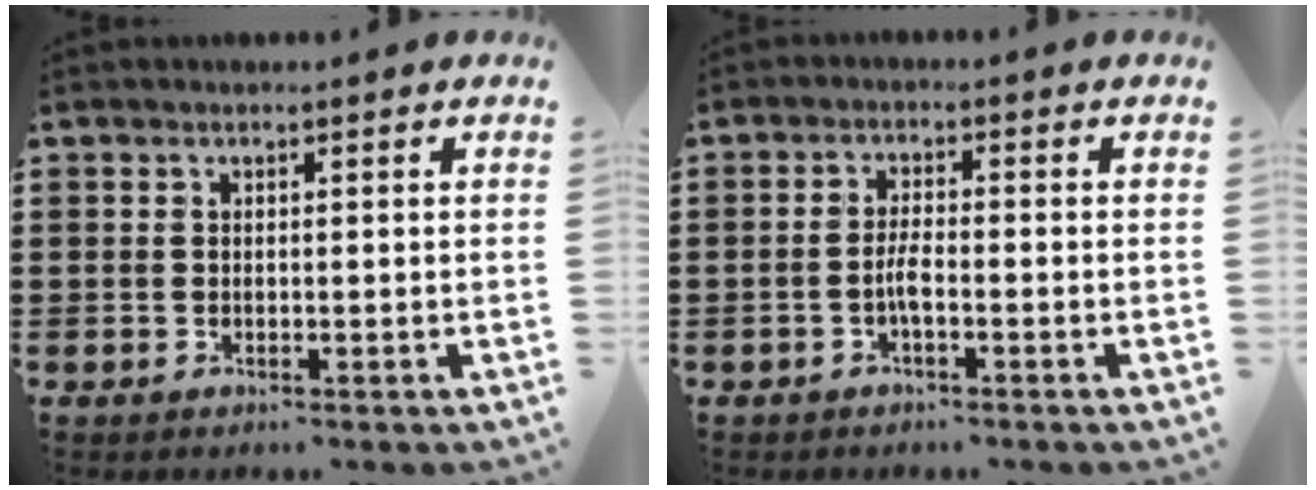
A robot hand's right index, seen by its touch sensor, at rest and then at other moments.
{"total": 2.9, "force": [-1.2, 0.6, 2.6], "torque": [-0.062, -0.002, -0.027]}